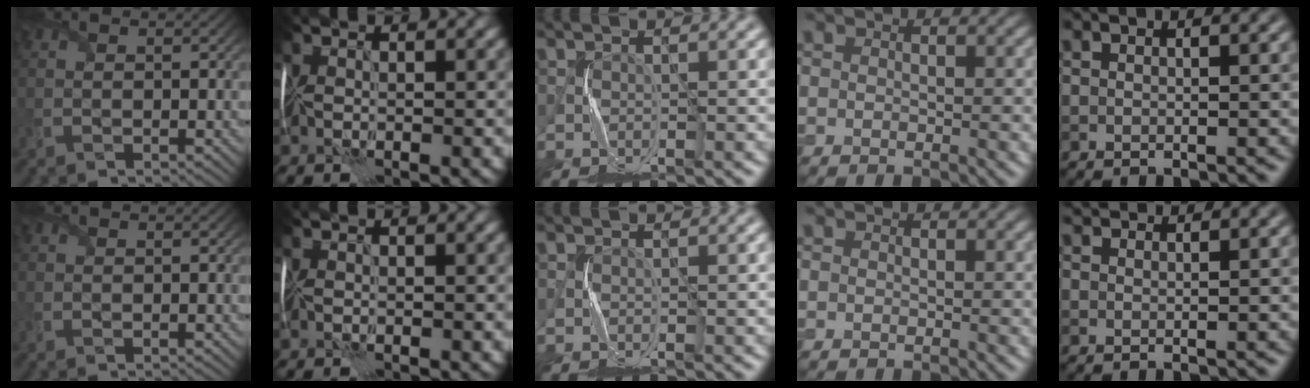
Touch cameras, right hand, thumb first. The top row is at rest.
{"little": {"total": 2.3, "force": [2.2, 0.3, 0.7], "torque": [-0.016, 0.003, 0.027]}}